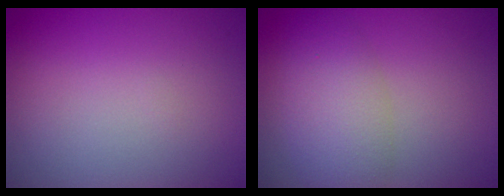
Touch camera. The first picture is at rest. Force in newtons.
{"total": 4.5, "press": 4.5, "slide": 0.1}